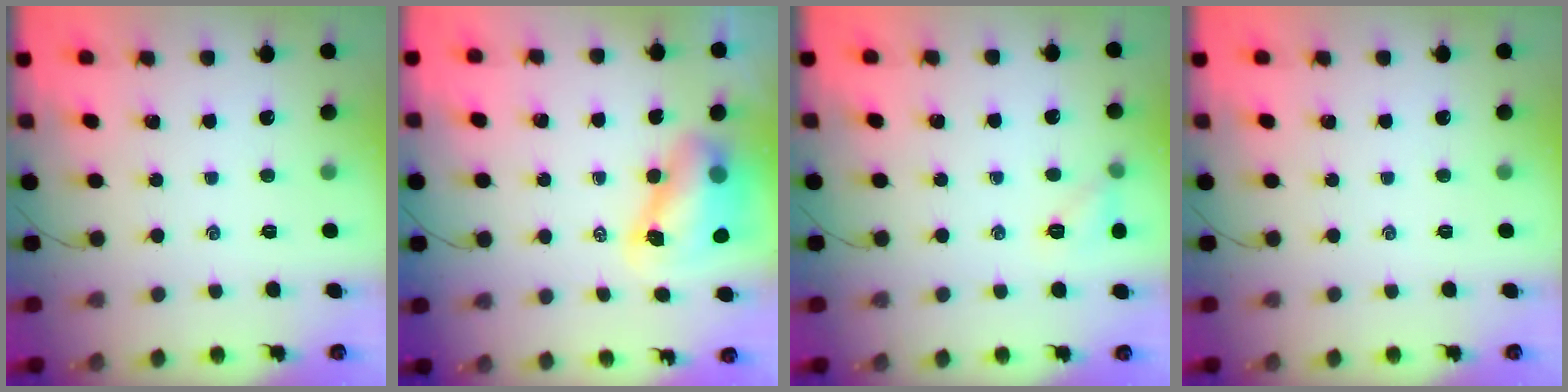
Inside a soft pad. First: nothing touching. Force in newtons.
{"total": 8.1, "press": 7.9, "slide": 1.9}
{"total": 6.3, "press": 6.0, "slide": 1.8}
{"total": 0.0}